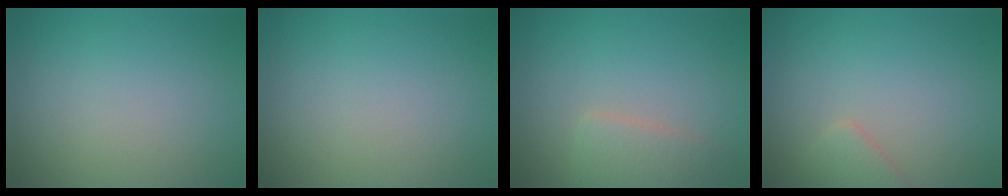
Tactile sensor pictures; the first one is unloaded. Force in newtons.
{"total": 0.0}
{"total": 2.5, "press": 2.5, "slide": 0.1}
{"total": 1.7, "press": 1.7, "slide": 0.1}